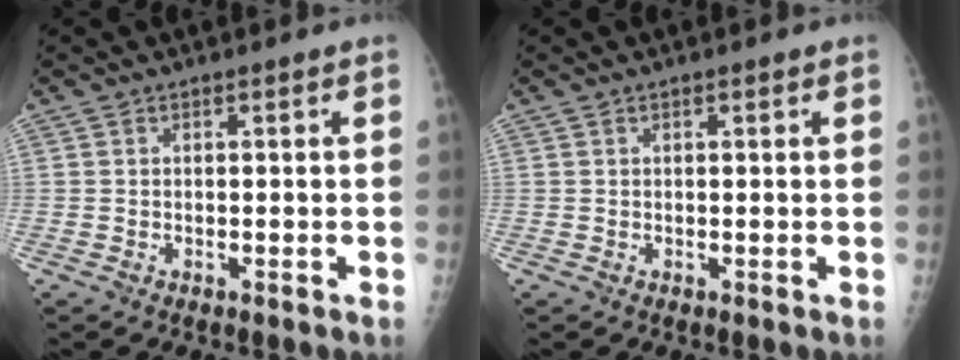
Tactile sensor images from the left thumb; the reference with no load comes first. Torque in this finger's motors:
{"motor_torque": [-0.24, -0.08, -0.24, -0.24, -0.01]}